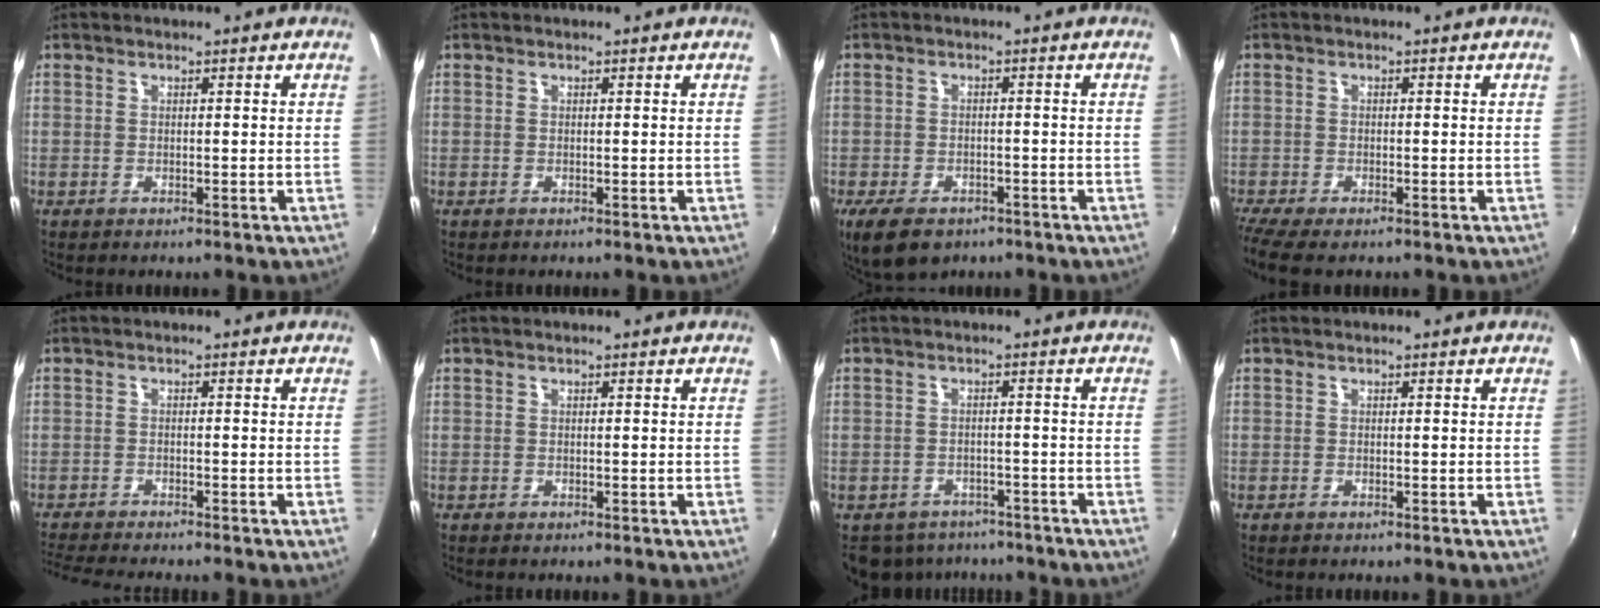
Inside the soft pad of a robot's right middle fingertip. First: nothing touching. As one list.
[{"total": 0.0}, {"total": 8.3, "force": [-5.5, 4.2, 4.5], "torque": [-0.103, -0.023, -0.091]}, {"total": 5.3, "force": [-4.3, 0.8, 3.0], "torque": [-0.071, -0.030, -0.079]}, {"total": 6.3, "force": [-5.9, -0.2, 2.2], "torque": [-0.062, -0.024, -0.103]}, {"total": 0.0}, {"total": 9.4, "force": [-7.3, 5.2, 2.6], "torque": [-0.071, -0.001, -0.099]}, {"total": 0.0}]